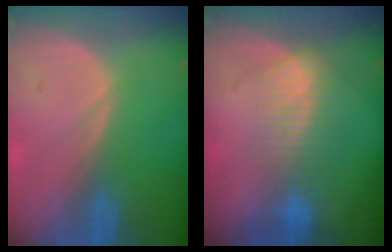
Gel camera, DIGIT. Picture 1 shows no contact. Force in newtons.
{"total": 7.4, "press": 6.3, "slide": 3.8}